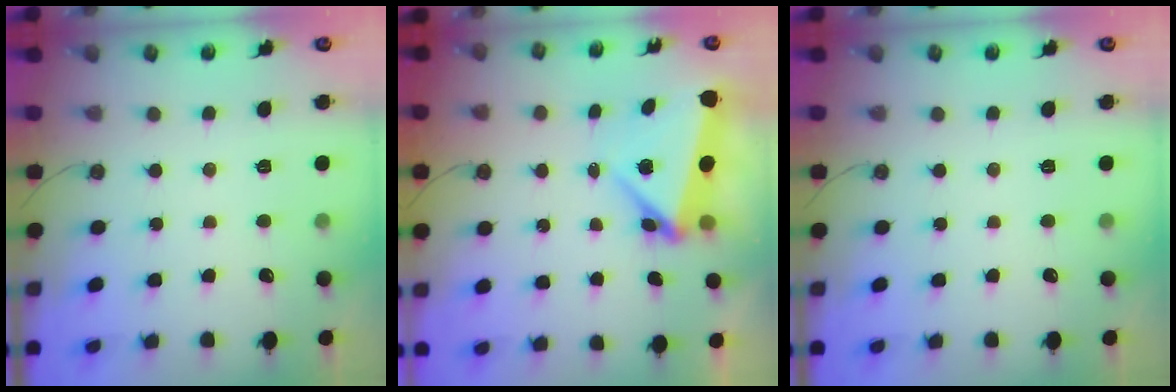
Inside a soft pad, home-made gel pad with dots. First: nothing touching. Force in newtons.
{"total": 5.0, "press": 4.8, "slide": 1.6}
{"total": 0.0}